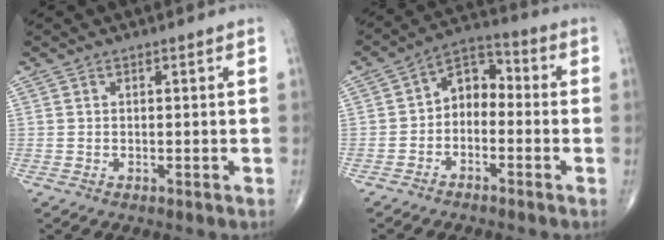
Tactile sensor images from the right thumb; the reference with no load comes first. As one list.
[{"total": 7.1, "force": [-1.6, 5.0, 4.8], "torque": [-0.051, 0.038, -0.047]}]